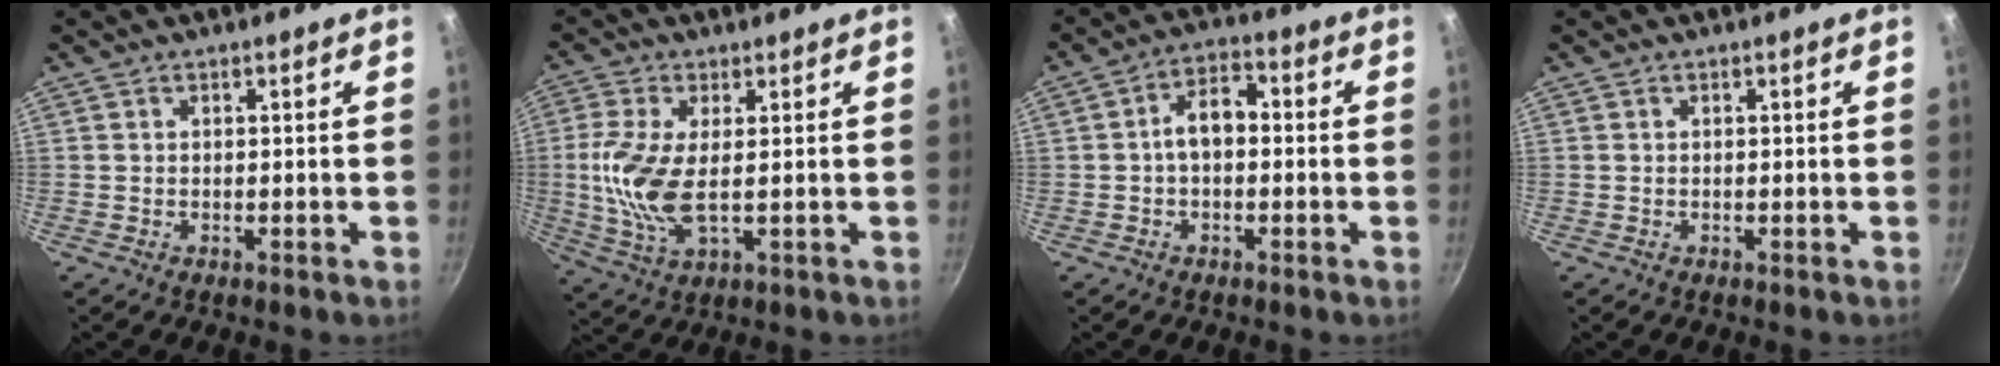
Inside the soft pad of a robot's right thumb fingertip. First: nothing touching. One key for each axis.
{"total": 10.2, "fx": 0.4, "fy": 4.3, "fz": 9.3, "tx": -0.206, "ty": -0.008, "tz": 0.010}
{"total": 6.4, "fx": -0.3, "fy": 4.0, "fz": 5.0, "tx": -0.064, "ty": 0.027, "tz": -0.013}
{"total": 0.0}